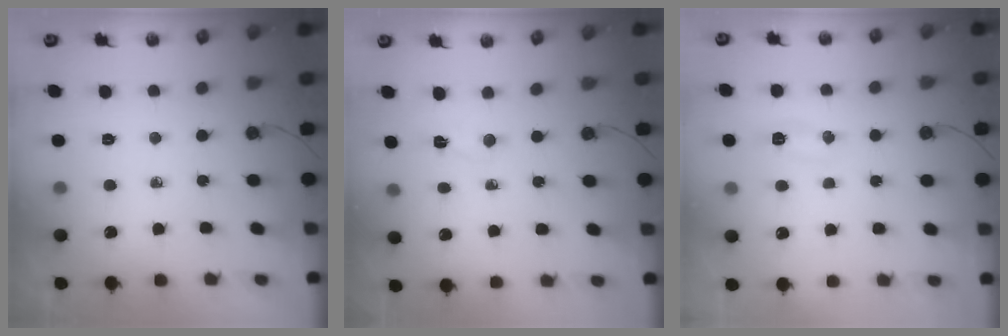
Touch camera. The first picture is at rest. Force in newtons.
{"total": 2.5, "press": 2.4, "slide": 0.6}
{"total": 15.9, "press": 5.9, "slide": 14.7}